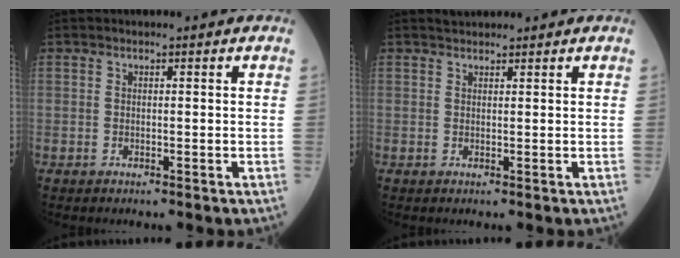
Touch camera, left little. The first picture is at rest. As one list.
[{"total": 1.3, "force": [1.3, 0.3, 0.1], "torque": [-0.009, 0.013, 0.025]}]